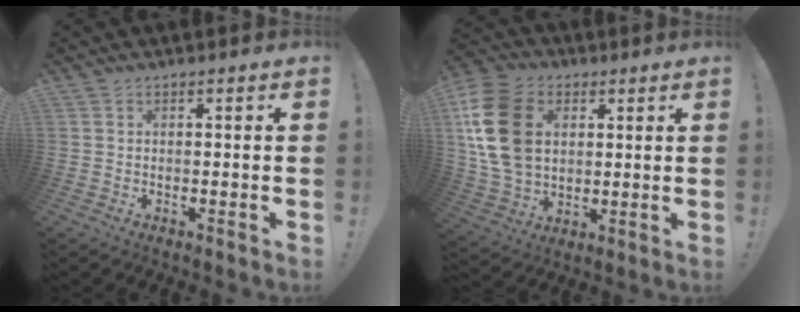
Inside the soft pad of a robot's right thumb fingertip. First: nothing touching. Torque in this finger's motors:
{"motor_torque": [0.50, 0.61, 1.07, -0.32, 0.53]}